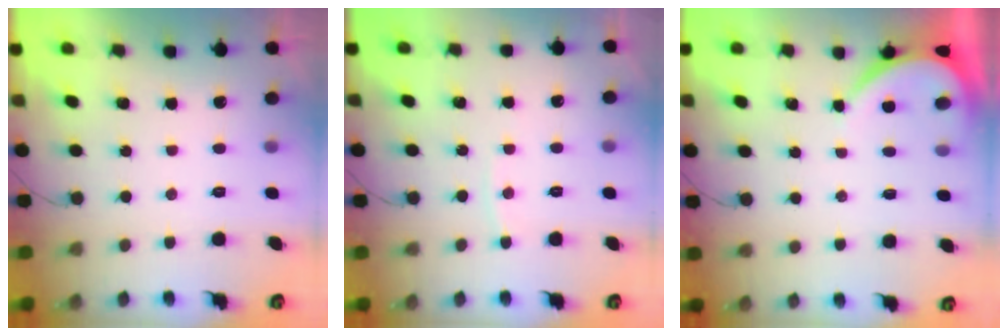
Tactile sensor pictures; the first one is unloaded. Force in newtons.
{"total": 2.8, "press": 2.8, "slide": 0.3}
{"total": 3.9, "press": 3.9, "slide": 0.6}